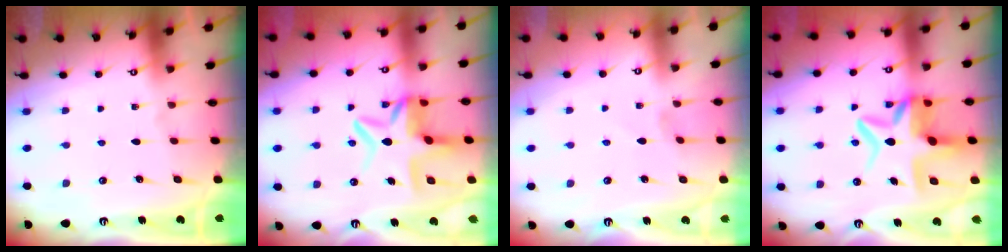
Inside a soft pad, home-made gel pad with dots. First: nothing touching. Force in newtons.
{"total": 9.8, "press": 9.5, "slide": 2.3}
{"total": 0.0}
{"total": 10.0, "press": 9.6, "slide": 2.6}